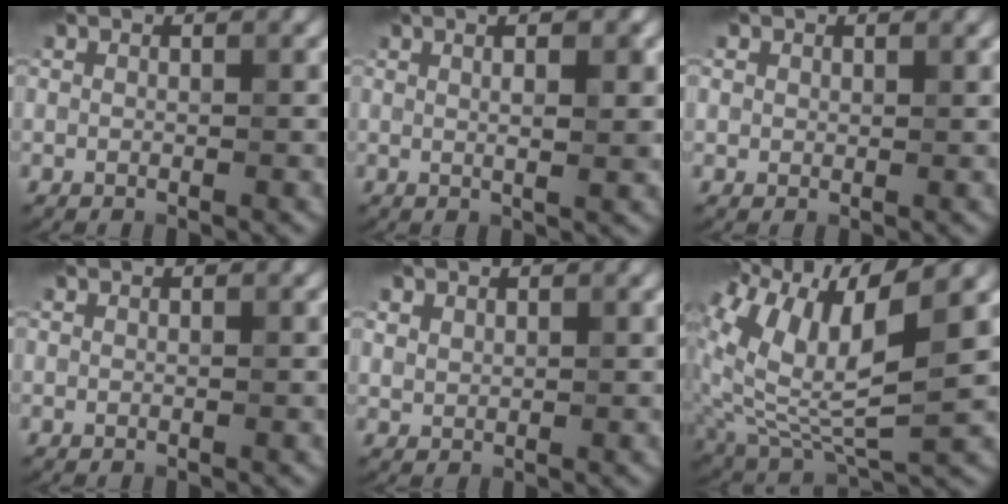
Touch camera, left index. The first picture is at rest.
{"total": 3.1, "force": [1.0, 0.7, 2.9], "torque": [-0.031, 0.004, 0.011]}
{"total": 1.4, "force": [0.7, 1.1, 0.4], "torque": [-0.018, 0.000, 0.018]}
{"total": 0.0}
{"total": 1.3, "force": [0.9, 0.9, 0.4], "torque": [-0.019, -0.004, 0.032]}
{"total": 10.0, "force": [4.1, 2.9, 8.6], "torque": [-0.186, 0.006, 0.080]}